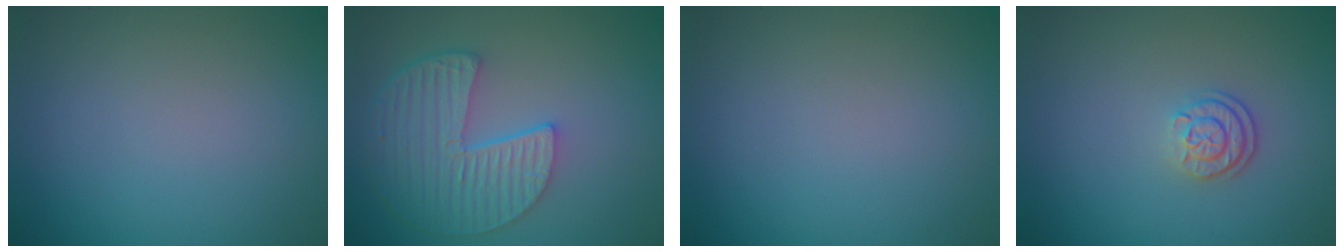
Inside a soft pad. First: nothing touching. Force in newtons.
{"total": 6.2, "press": 4.7, "slide": 4.0}
{"total": 0.0}
{"total": 2.3, "press": 1.7, "slide": 1.5}